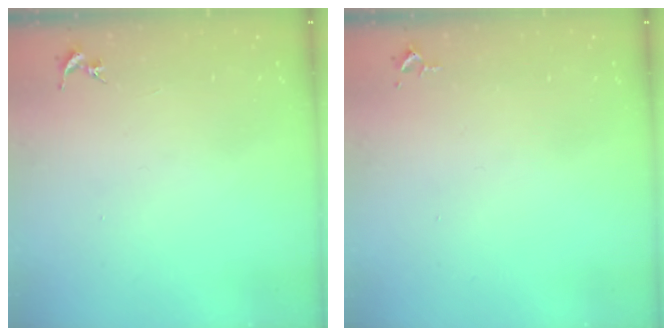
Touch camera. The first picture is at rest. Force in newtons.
{"total": 2.6, "press": 2.6, "slide": 0.4}